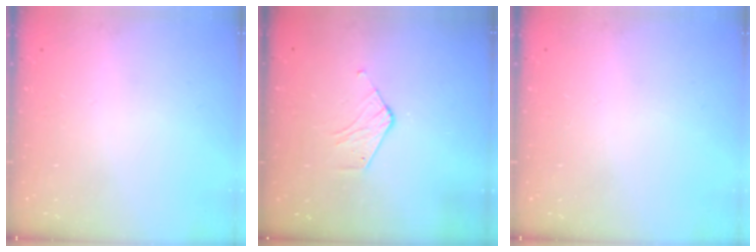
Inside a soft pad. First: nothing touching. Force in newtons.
{"total": 3.8, "press": 3.8, "slide": 0.3}
{"total": 0.0}